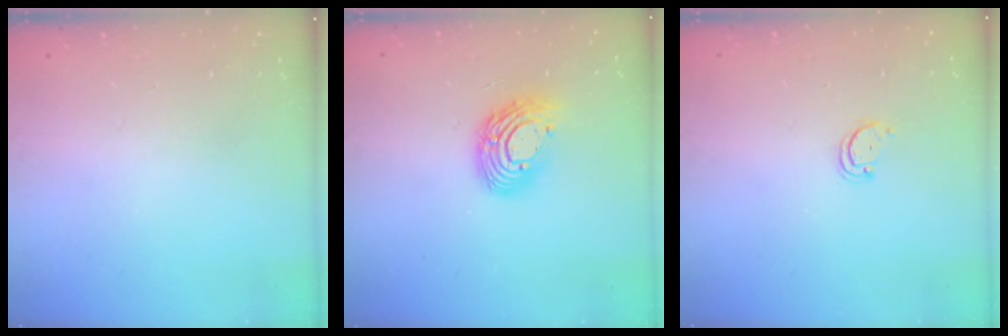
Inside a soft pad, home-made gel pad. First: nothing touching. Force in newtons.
{"total": 12.4, "press": 12.4, "slide": 1.0}
{"total": 2.2, "press": 2.1, "slide": 0.4}